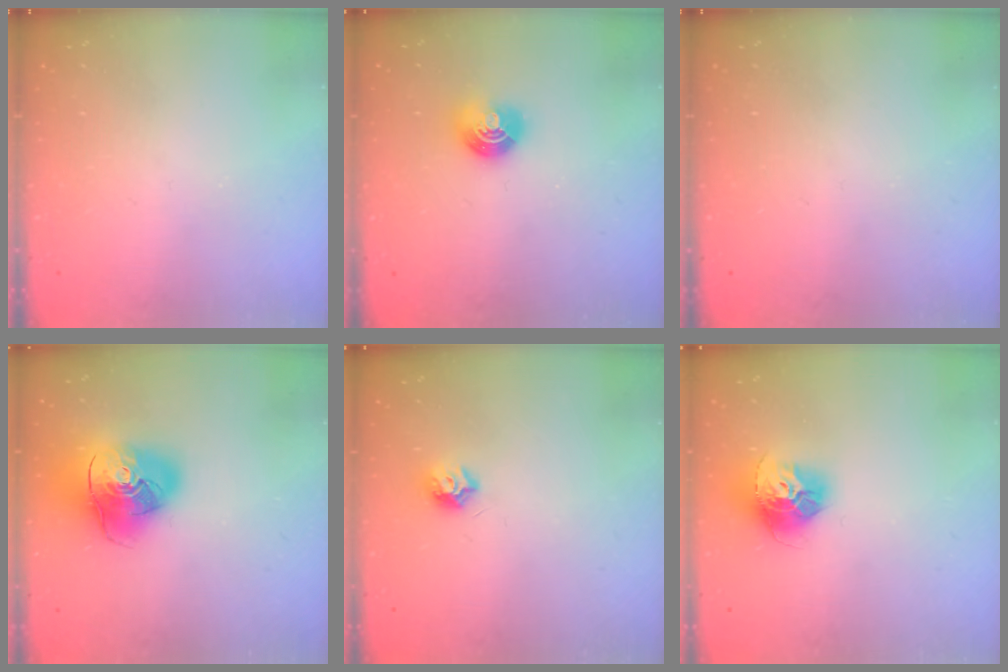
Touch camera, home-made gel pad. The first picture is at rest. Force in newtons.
{"total": 8.1, "press": 8.0, "slide": 1.1}
{"total": 0.0}
{"total": 17.9, "press": 17.8, "slide": 2.3}
{"total": 7.4, "press": 7.4, "slide": 0.9}
{"total": 13.6, "press": 13.5, "slide": 1.4}